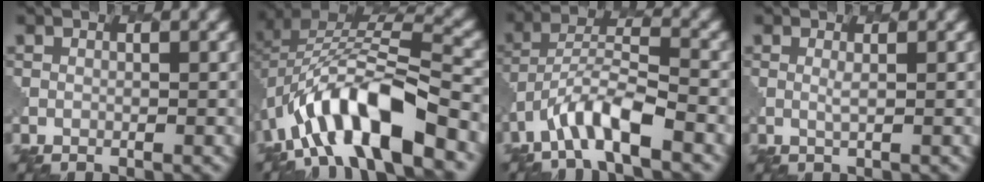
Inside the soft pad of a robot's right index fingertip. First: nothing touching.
{"total": 11.5, "force": [-5.2, 4.1, 9.3], "torque": [-0.159, 0.015, -0.088]}
{"total": 5.7, "force": [-3.4, 1.5, 4.2], "torque": [-0.081, 0.007, -0.063]}
{"total": 0.9, "force": [0.6, 0.2, 0.7], "torque": [-0.012, -0.003, 0.010]}